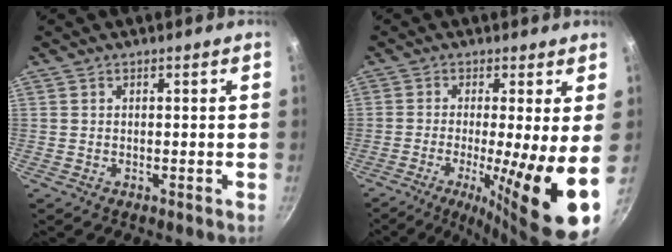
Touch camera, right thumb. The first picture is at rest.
{"total": 14.6, "force": [-2.3, 2.0, 14.2], "torque": [-0.227, -0.021, -0.035]}